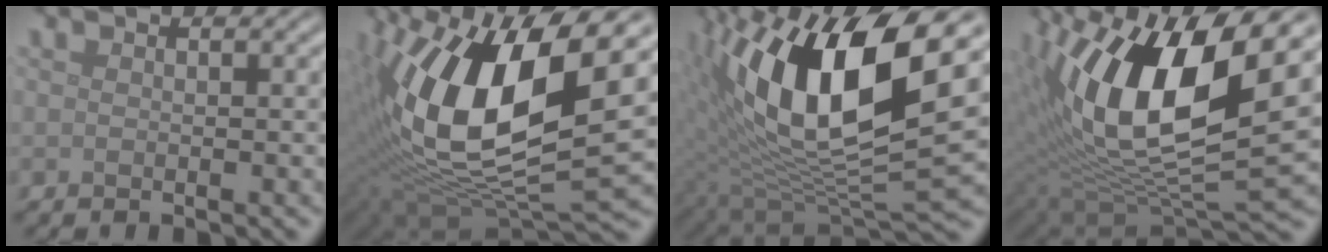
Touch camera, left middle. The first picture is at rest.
{"total": 15.0, "force": [2.9, 6.6, 13.2], "torque": [-0.258, -0.005, 0.048]}
{"total": 15.9, "force": [4.2, 5.9, 14.1], "torque": [-0.258, -0.006, 0.071]}
{"total": 15.6, "force": [4.3, 6.0, 13.8], "torque": [-0.257, 0.000, 0.070]}